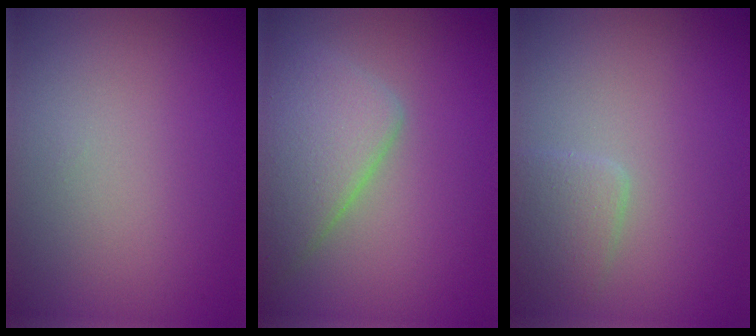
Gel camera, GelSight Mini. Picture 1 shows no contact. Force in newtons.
{"total": 5.2, "press": 5.1, "slide": 0.3}
{"total": 2.1, "press": 2.1, "slide": 0.1}